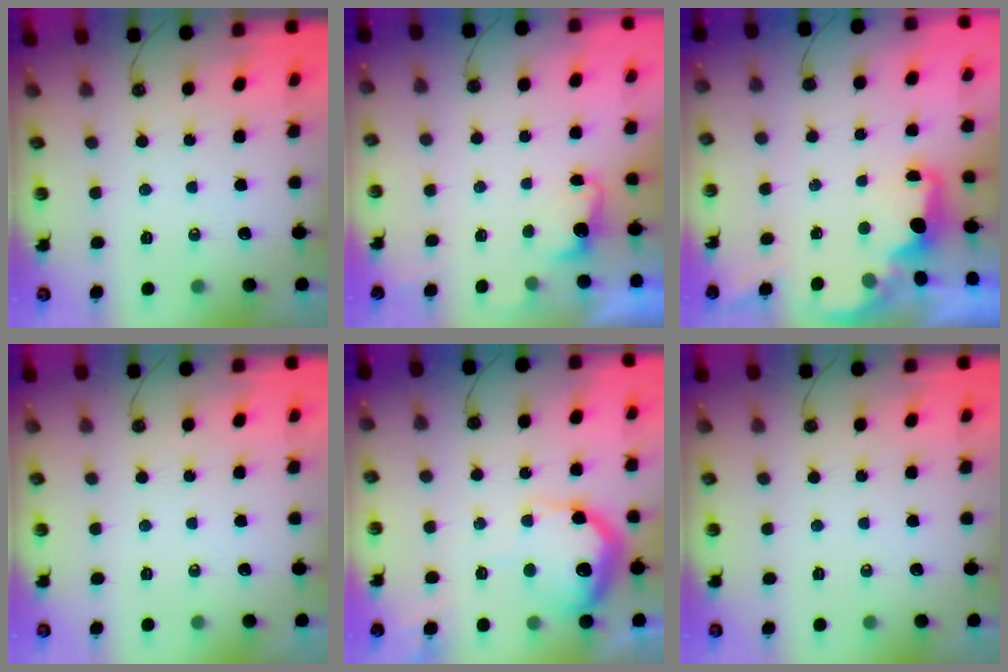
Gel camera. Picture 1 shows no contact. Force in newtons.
{"total": 1.5, "press": 1.3, "slide": 0.8}
{"total": 2.1, "press": 2.0, "slide": 0.8}
{"total": 0.0}
{"total": 19.0, "press": 18.9, "slide": 1.5}
{"total": 0.0}